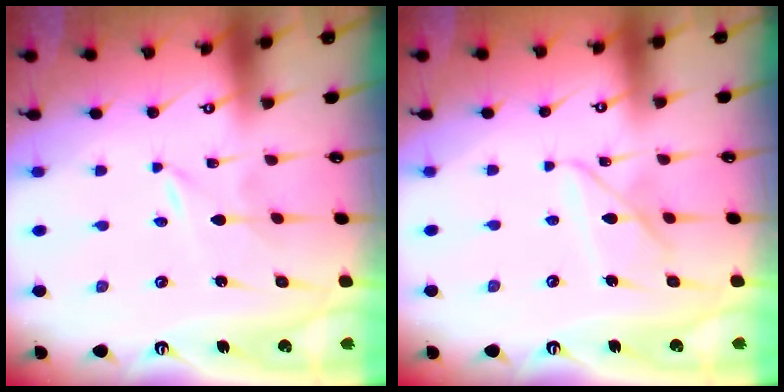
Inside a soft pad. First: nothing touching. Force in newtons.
{"total": 9.0, "press": 9.0, "slide": 0.7}